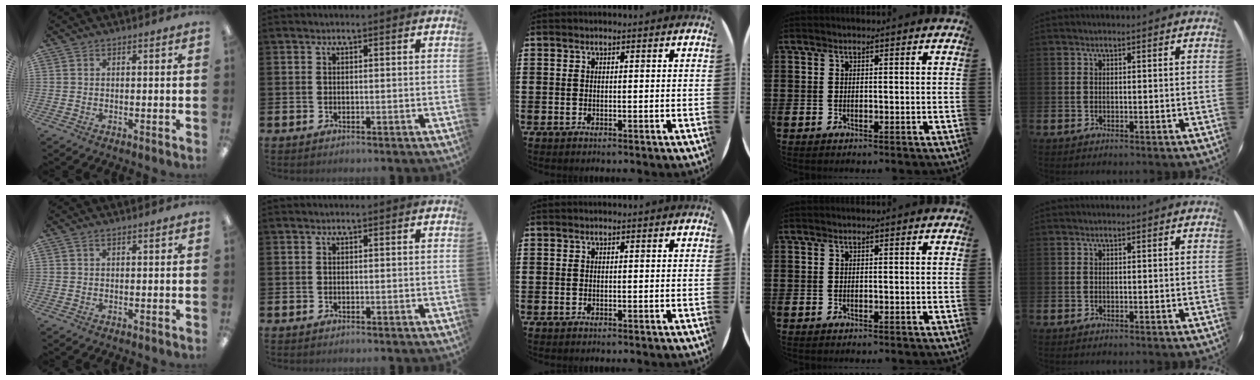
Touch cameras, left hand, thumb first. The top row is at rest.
{"thumb": {"total": 0.9, "force": [0.6, 0.4, 0.6], "torque": [-0.014, 0.002, 0.010]}}